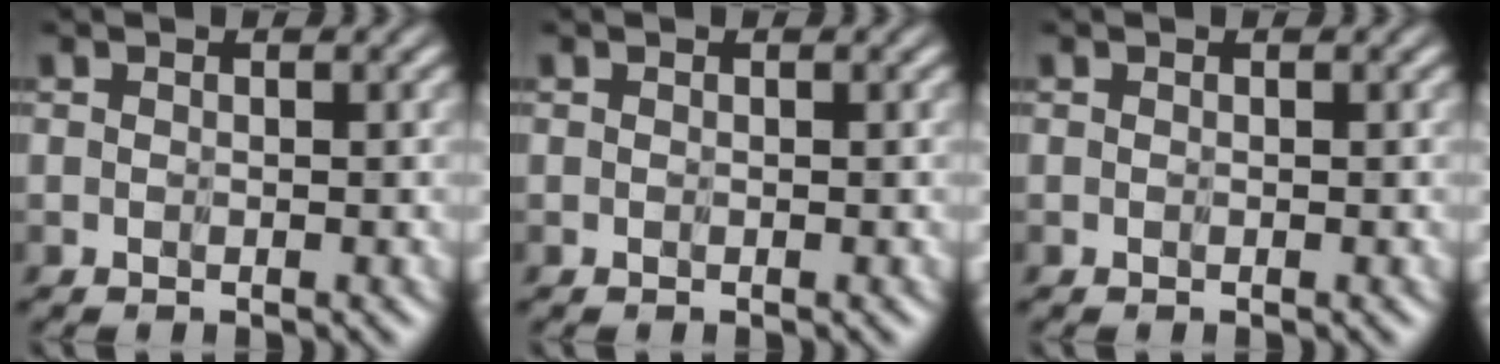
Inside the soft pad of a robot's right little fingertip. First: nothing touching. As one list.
[{"total": 0.0}, {"total": 0.0}]